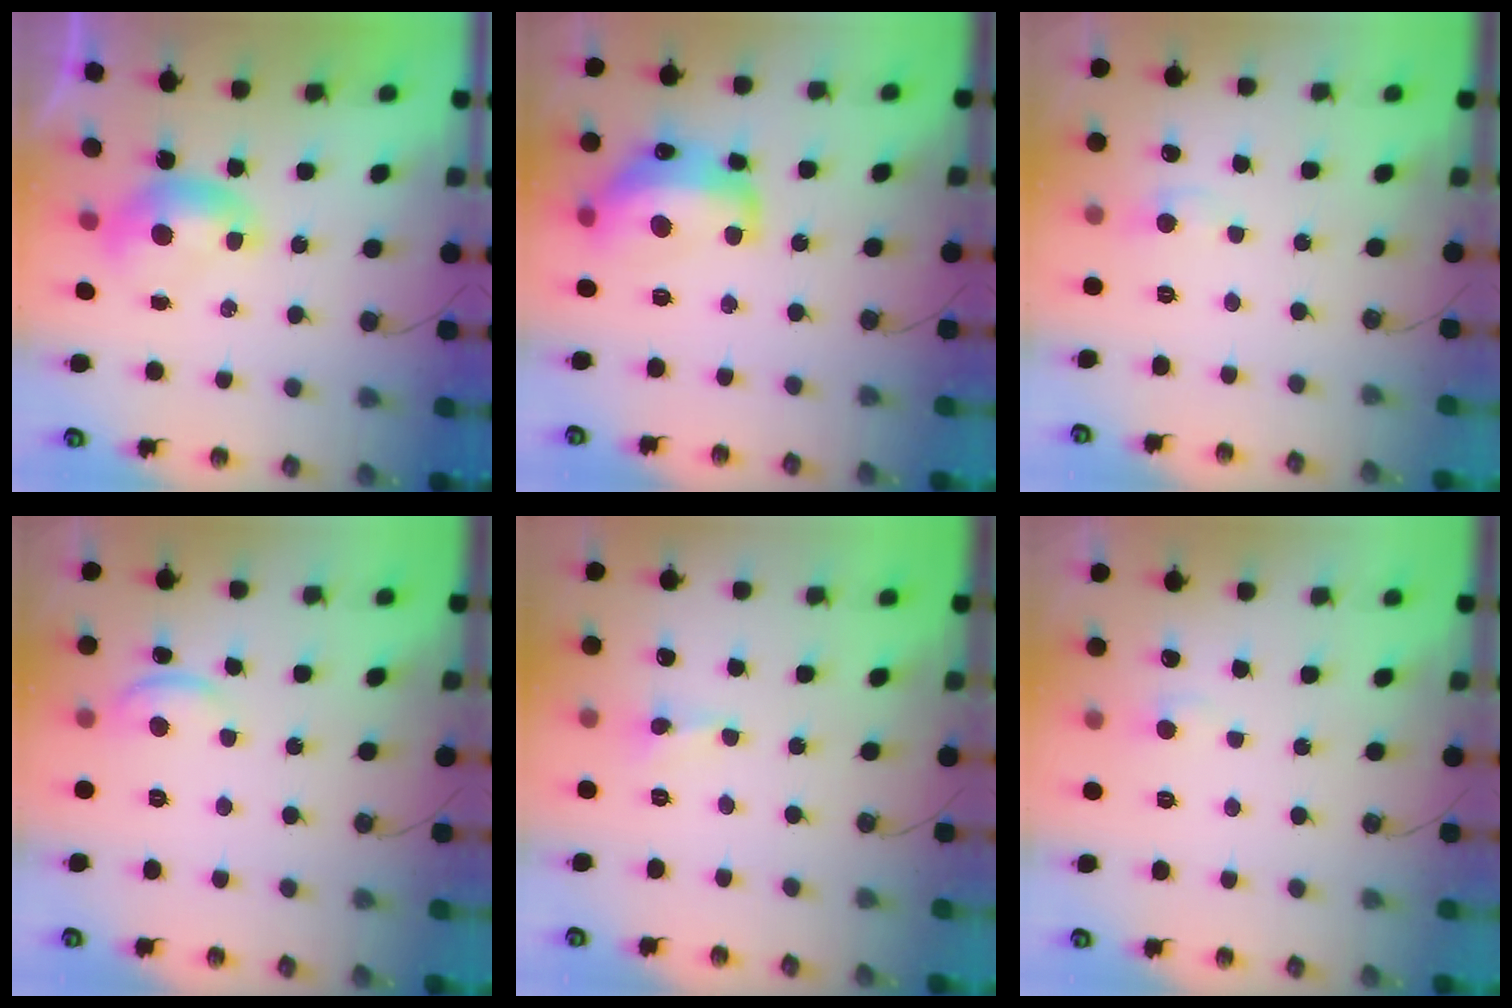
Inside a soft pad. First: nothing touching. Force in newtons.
{"total": 11.4, "press": 11.3, "slide": 1.1}
{"total": 2.8, "press": 2.6, "slide": 0.9}
{"total": 2.0, "press": 2.0, "slide": 0.4}
{"total": 0.9, "press": 0.9, "slide": 0.2}
{"total": 0.9, "press": 0.5, "slide": 0.8}